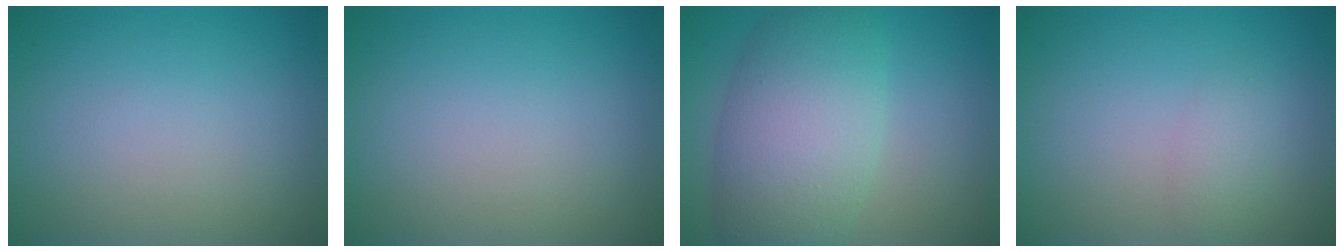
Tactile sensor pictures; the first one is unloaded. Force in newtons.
{"total": 0.0}
{"total": 8.1, "press": 8.1, "slide": 0.5}
{"total": 1.6, "press": 1.6, "slide": 0.1}